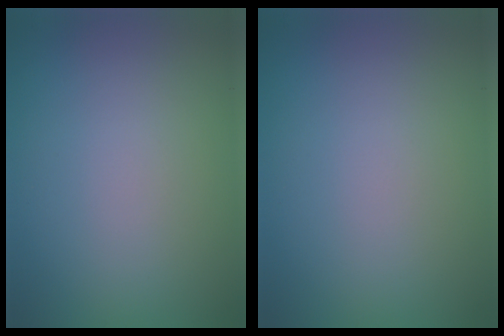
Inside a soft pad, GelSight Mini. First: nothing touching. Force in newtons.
{"total": 0.0}